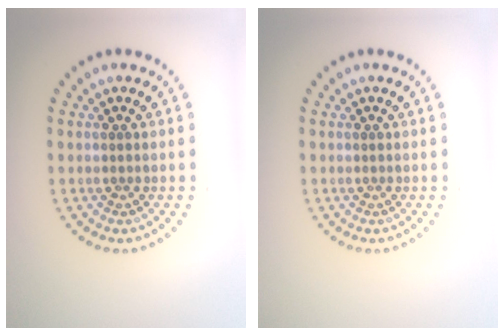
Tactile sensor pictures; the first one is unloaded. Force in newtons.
{"total": 0.0}